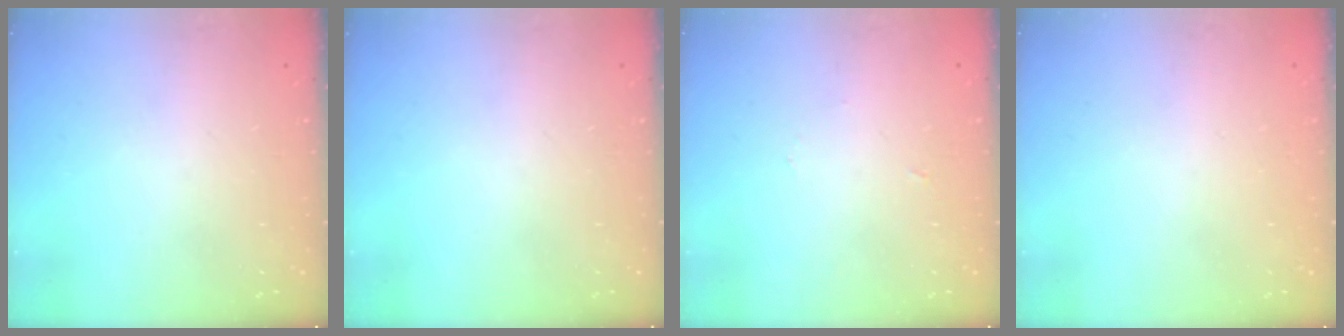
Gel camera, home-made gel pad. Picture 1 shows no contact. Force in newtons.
{"total": 0.0}
{"total": 2.5, "press": 2.5, "slide": 0.2}
{"total": 2.0, "press": 2.0, "slide": 0.1}